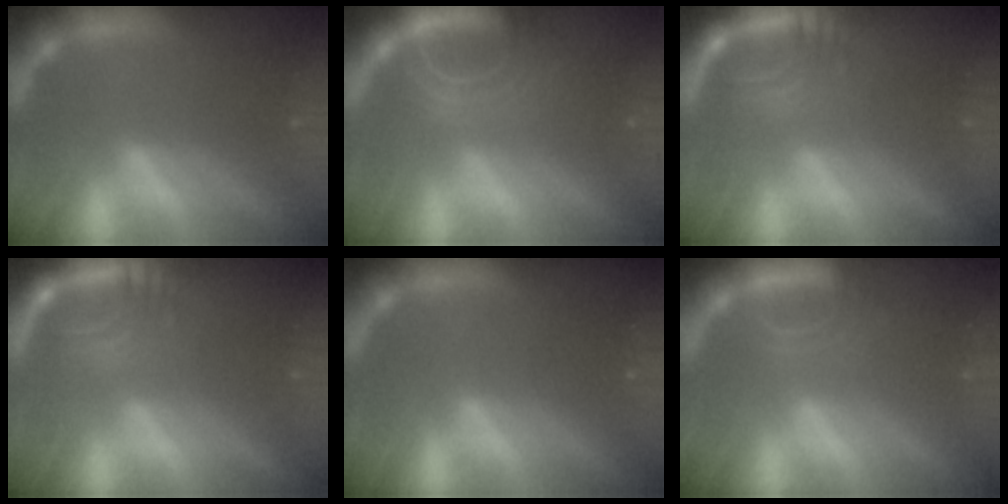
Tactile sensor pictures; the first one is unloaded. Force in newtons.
{"total": 8.1}
{"total": 5.5}
{"total": 5.5}
{"total": 0.0}
{"total": 2.9}